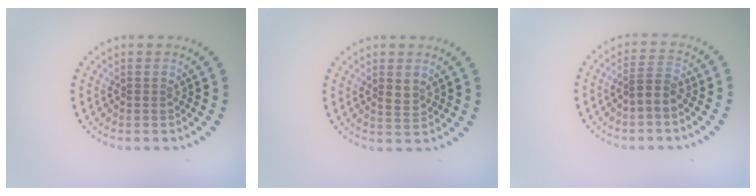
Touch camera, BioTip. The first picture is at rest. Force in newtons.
{"total": 1.5, "press": 1.4, "slide": 0.3}
{"total": 2.0, "press": 1.8, "slide": 0.9}